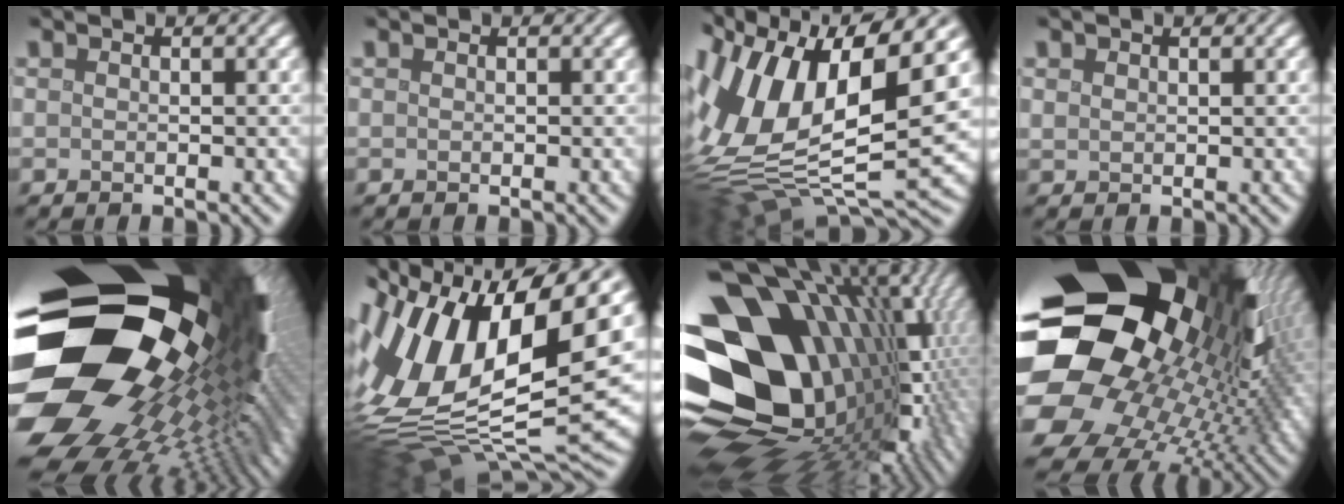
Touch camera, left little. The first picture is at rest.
{"total": 0.0}
{"total": 15.0, "force": [1.9, 7.1, 13.1], "torque": [-0.271, 0.001, 0.038]}
{"total": 0.9, "force": [0.6, 0.5, 0.4], "torque": [-0.008, 0.001, 0.012]}
{"total": 21.7, "force": [0.8, 14.8, 15.8], "torque": [-0.275, -0.023, 0.004]}
{"total": 17.2, "force": [2.1, 8.6, 14.7], "torque": [-0.300, 0.006, 0.033]}
{"total": 19.8, "force": [0.0, 15.0, 12.9], "torque": [-0.237, -0.023, 0.022]}
{"total": 21.1, "force": [2.0, 15.5, 14.2], "torque": [-0.271, -0.046, 0.040]}